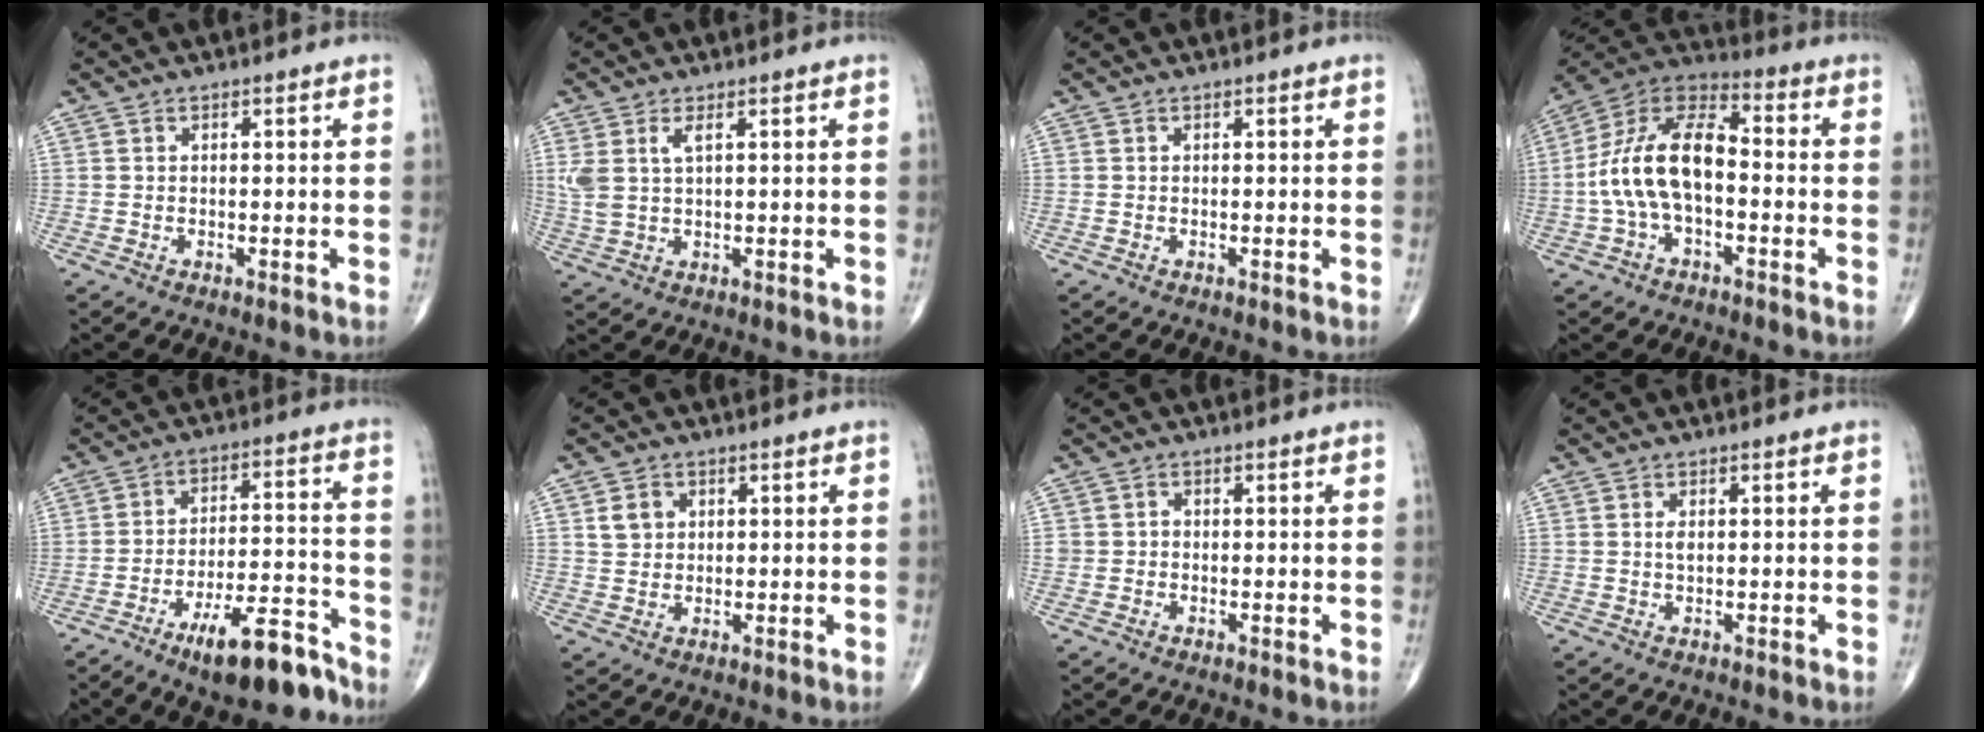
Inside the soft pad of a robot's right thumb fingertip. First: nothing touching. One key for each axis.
{"total": 4.5, "fx": 1.7, "fy": 1.8, "fz": 3.8, "tx": -0.095, "ty": -0.001, "tz": 0.042}
{"total": 0.0}
{"total": 15.1, "fx": -1.8, "fy": 8.0, "fz": 12.7, "tx": -0.243, "ty": 0.046, "tz": -0.043}
{"total": 13.4, "fx": -9.3, "fy": 4.0, "fz": 8.7, "tx": -0.123, "ty": 0.077, "tz": -0.149}
{"total": 3.6, "fx": 1.2, "fy": 3.0, "fz": 1.6, "tx": -0.013, "ty": -0.003, "tz": 0.023}
{"total": 1.2, "fx": -0.2, "fy": 1.2, "fz": 0.4, "tx": 0.002, "ty": 0.004, "tz": -0.005}
{"total": 1.3, "fx": 0.2, "fy": 0.6, "fz": 1.1, "tx": -0.019, "ty": -0.001, "tz": 0.004}